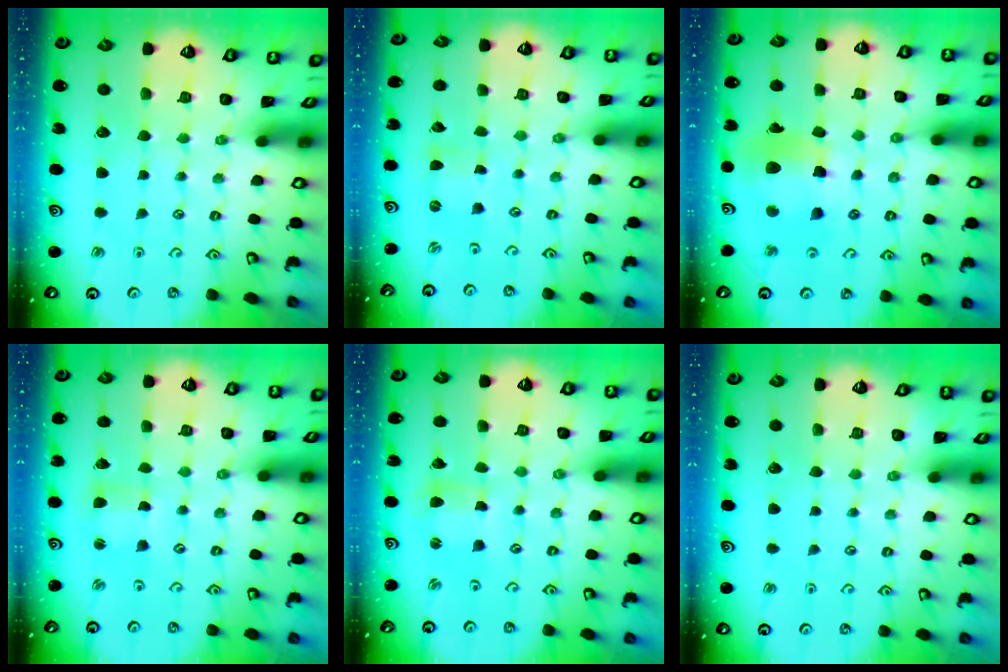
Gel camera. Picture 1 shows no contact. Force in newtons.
{"total": 0.0}
{"total": 14.4, "press": 14.2, "slide": 2.0}
{"total": 2.2, "press": 2.2, "slide": 0.3}
{"total": 2.4, "press": 2.4, "slide": 0.2}
{"total": 0.0}